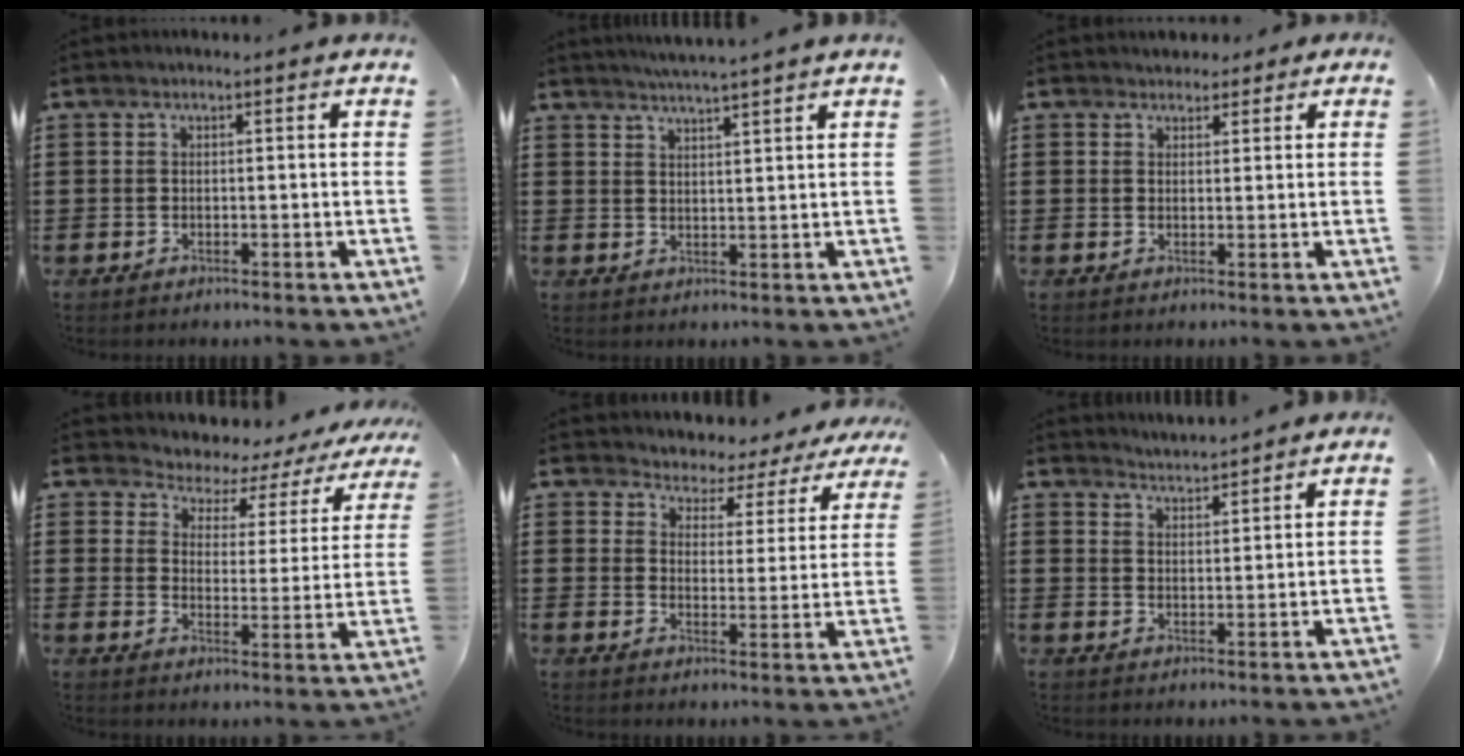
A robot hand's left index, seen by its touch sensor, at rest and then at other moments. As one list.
[{"total": 2.9, "force": [2.8, -0.8, 0.3], "torque": [-0.013, -0.011, 0.051]}, {"total": 2.2, "force": [1.6, 1.5, 0.0], "torque": [0.001, 0.006, 0.028]}, {"total": 3.3, "force": [3.1, 1.0, 0.4], "torque": [-0.031, -0.028, 0.043]}, {"total": 3.4, "force": [3.3, 0.8, -0.4], "torque": [-0.018, -0.025, 0.049]}, {"total": 3.1, "force": [3.0, -0.2, -0.3], "torque": [-0.005, -0.012, 0.056]}]